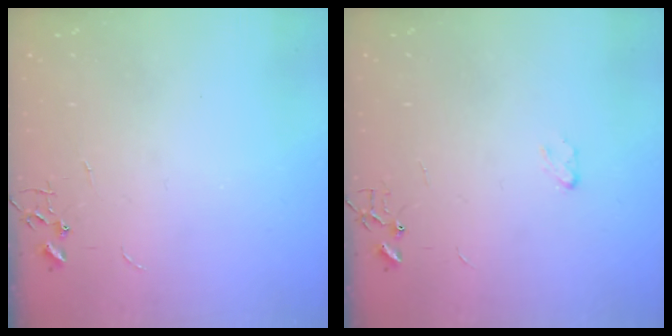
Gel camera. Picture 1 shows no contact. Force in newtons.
{"total": 3.2, "press": 3.2, "slide": 0.4}